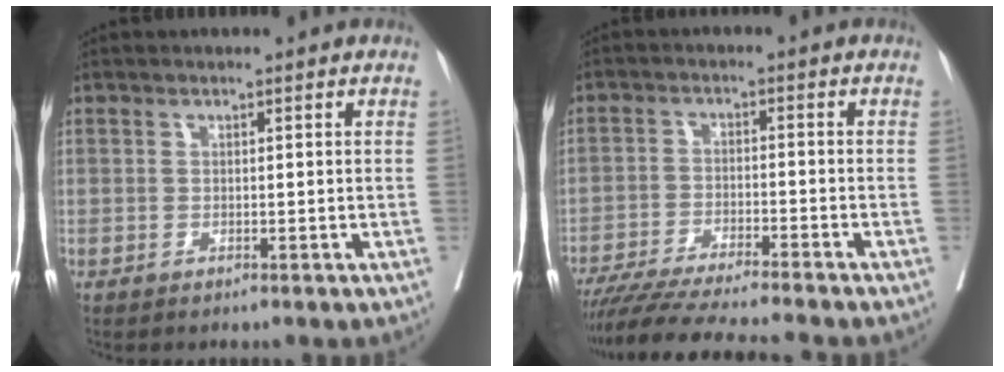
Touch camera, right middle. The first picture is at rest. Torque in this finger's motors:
{"motor_torque": [1.07, -1.07, 0.17, 0.05]}